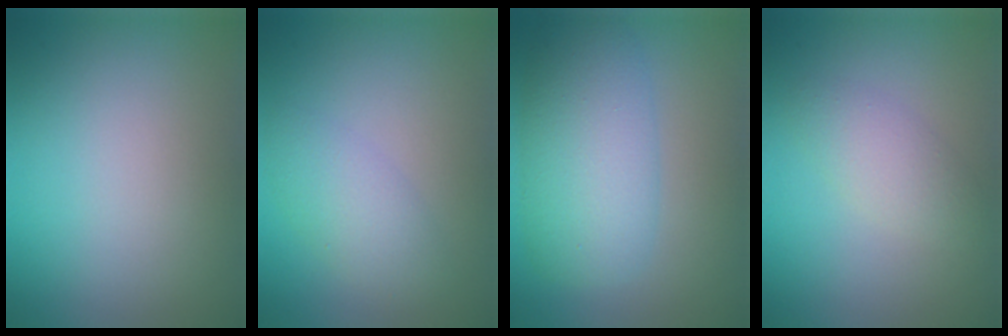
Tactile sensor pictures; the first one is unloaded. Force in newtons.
{"total": 2.8, "press": 2.8, "slide": 0.2}
{"total": 6.5, "press": 6.5, "slide": 0.1}
{"total": 2.2, "press": 2.2, "slide": 0.2}